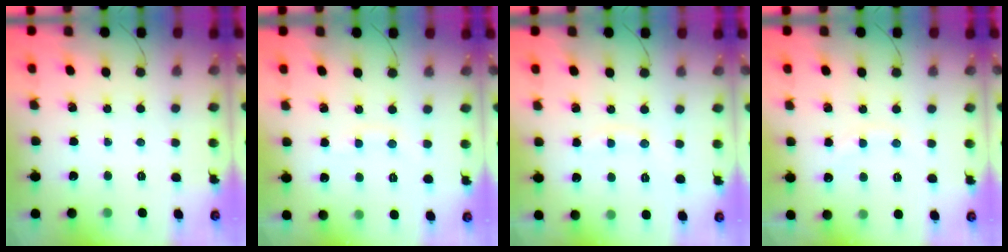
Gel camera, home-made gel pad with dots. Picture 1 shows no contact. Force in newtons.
{"total": 6.4, "press": 6.3, "slide": 1.3}
{"total": 6.4, "press": 6.3, "slide": 0.8}
{"total": 6.7, "press": 6.5, "slide": 1.6}